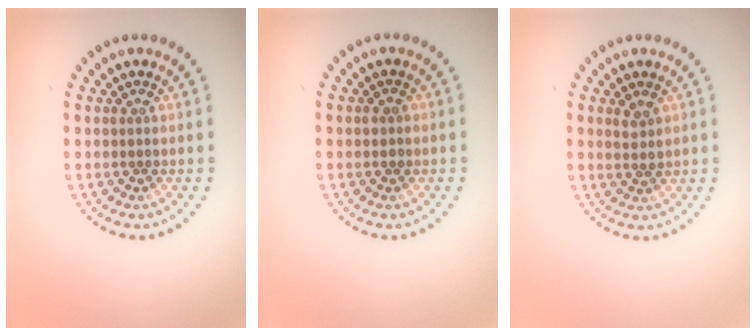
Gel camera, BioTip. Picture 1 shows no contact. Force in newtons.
{"total": 0.9, "press": 0.9, "slide": 0.1}
{"total": 1.4, "press": 1.3, "slide": 0.7}